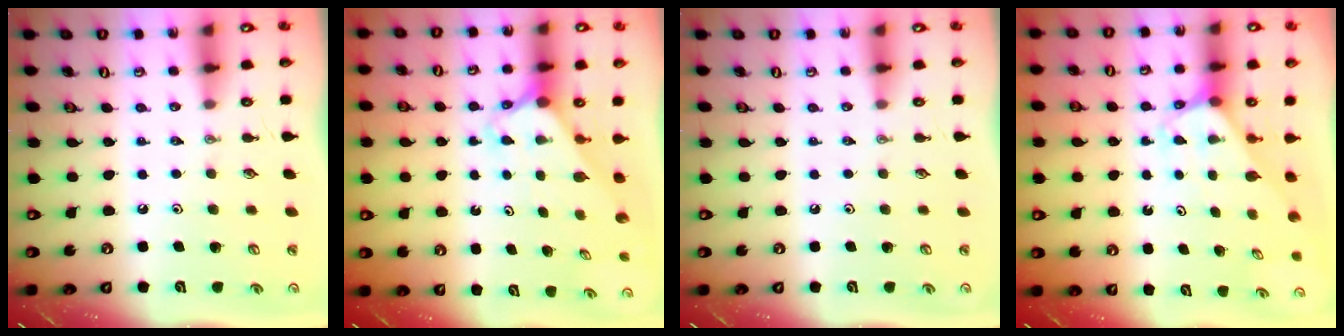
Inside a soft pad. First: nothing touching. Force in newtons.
{"total": 2.3, "press": 2.3, "slide": 0.2}
{"total": 0.0}
{"total": 2.5, "press": 2.5, "slide": 0.1}